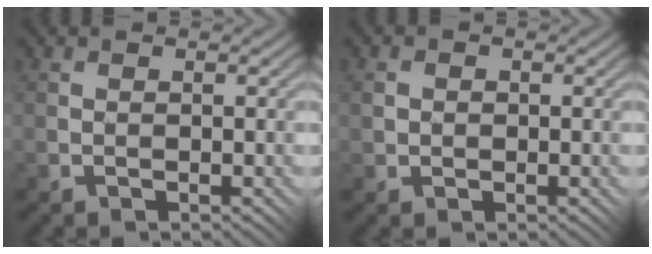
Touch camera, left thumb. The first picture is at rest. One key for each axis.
{"total": 1.7, "fx": 0.2, "fy": 1.6, "fz": 0.5, "tx": -0.017, "ty": 0.003, "tz": 0.002}